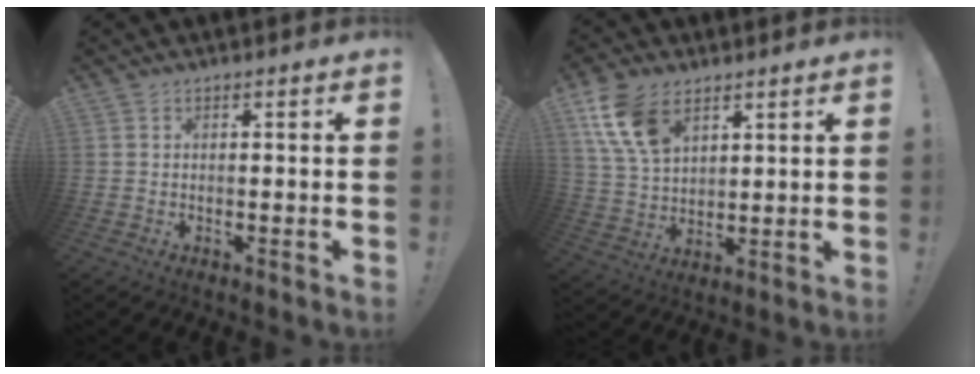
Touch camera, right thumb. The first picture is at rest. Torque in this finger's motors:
{"motor_torque": [0.33, 0.43, 0.76, 0.90, 0.09]}